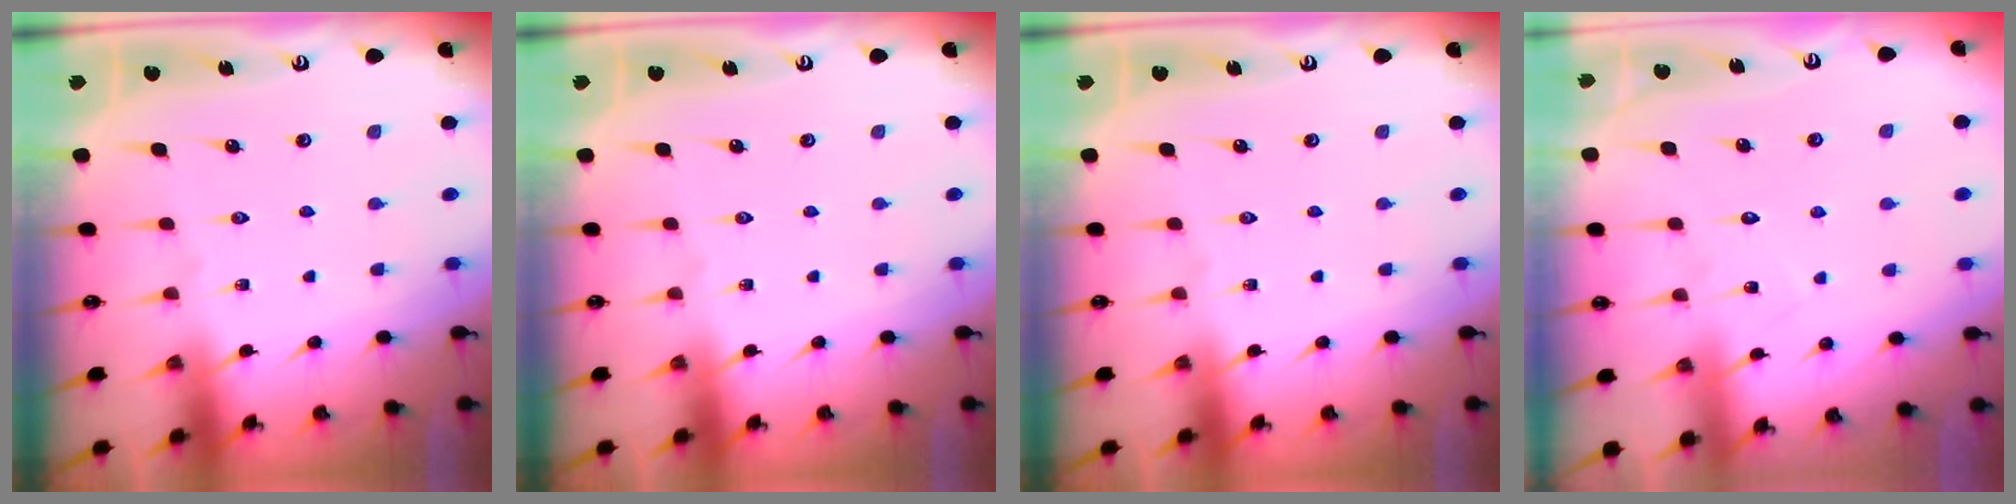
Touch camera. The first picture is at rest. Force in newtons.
{"total": 0.0}
{"total": 0.0}
{"total": 6.4, "press": 6.4, "slide": 0.4}